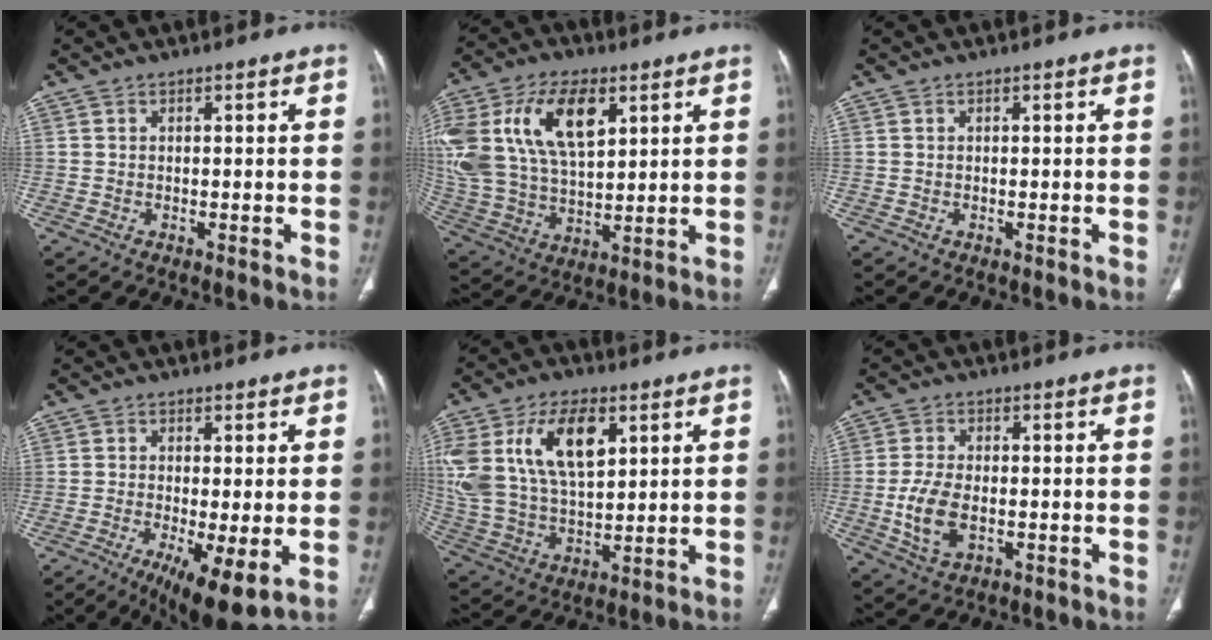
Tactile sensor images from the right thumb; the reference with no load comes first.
{"total": 25.2, "force": [9.0, 14.3, 18.7], "torque": [-0.409, 0.006, 0.173]}
{"total": 0.0}
{"total": 9.9, "force": [-3.1, 2.5, 9.0], "torque": [-0.153, -0.020, -0.046]}
{"total": 21.6, "force": [7.8, 12.1, 16.2], "torque": [-0.329, -0.009, 0.151]}
{"total": 7.7, "force": [-1.5, 4.3, 6.2], "torque": [-0.130, -0.001, -0.023]}